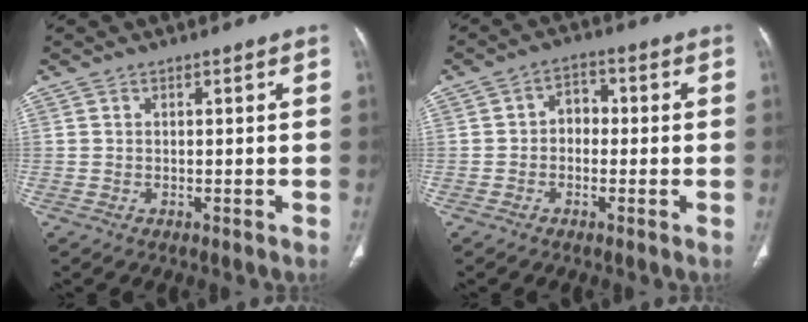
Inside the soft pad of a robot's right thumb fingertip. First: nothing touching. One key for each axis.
{"total": 4.1, "fx": -0.4, "fy": 3.2, "fz": 2.5, "tx": -0.018, "ty": 0.018, "tz": -0.018}